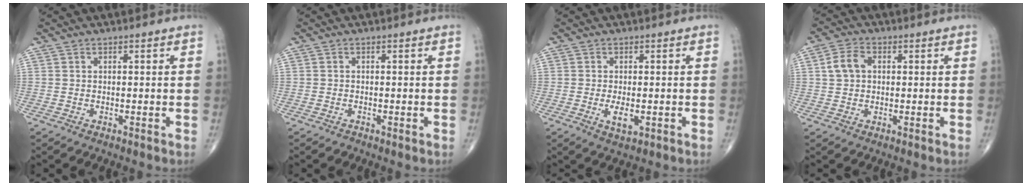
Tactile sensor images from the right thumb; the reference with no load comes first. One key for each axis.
{"total": 0.6, "fx": -0.4, "fy": 0.4, "fz": 0.1, "tx": 0.000, "ty": 0.001, "tz": -0.009}
{"total": 3.6, "fx": -0.8, "fy": 1.6, "fz": 3.1, "tx": -0.056, "ty": -0.006, "tz": -0.013}
{"total": 4.8, "fx": 0.8, "fy": 3.5, "fz": 3.2, "tx": -0.062, "ty": 0.012, "tz": 0.011}